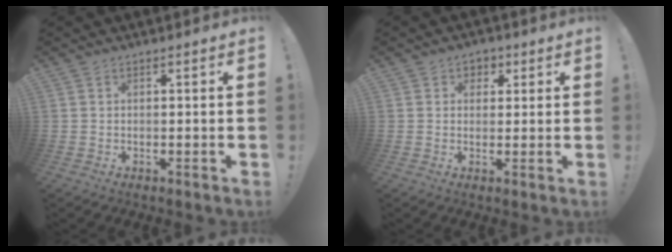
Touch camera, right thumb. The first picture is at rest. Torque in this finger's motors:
{"motor_torque": [0.06, 0.83, 0.16, -0.04, -0.03]}